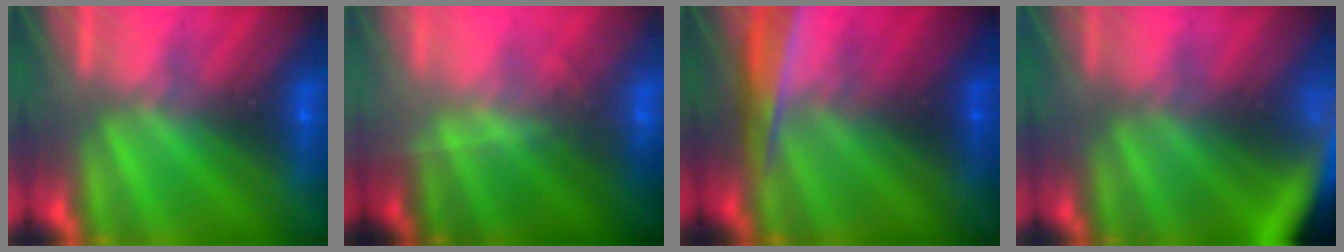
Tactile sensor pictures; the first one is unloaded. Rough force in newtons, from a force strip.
{"total": 9.9}
{"total": 3.1}
{"total": 7.7}